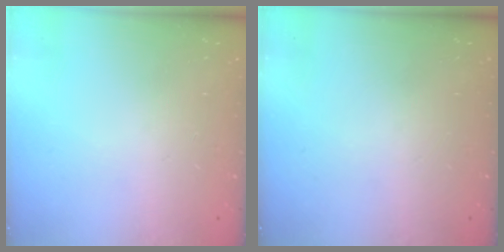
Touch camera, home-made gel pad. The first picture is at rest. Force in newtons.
{"total": 0.0}